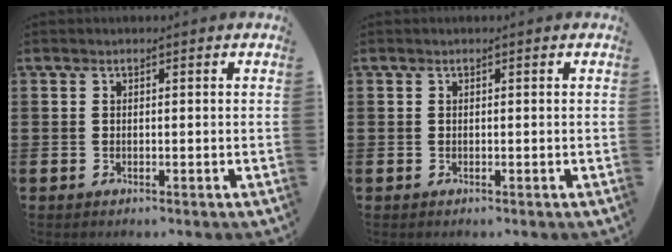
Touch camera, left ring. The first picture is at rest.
{"total": 0.0}